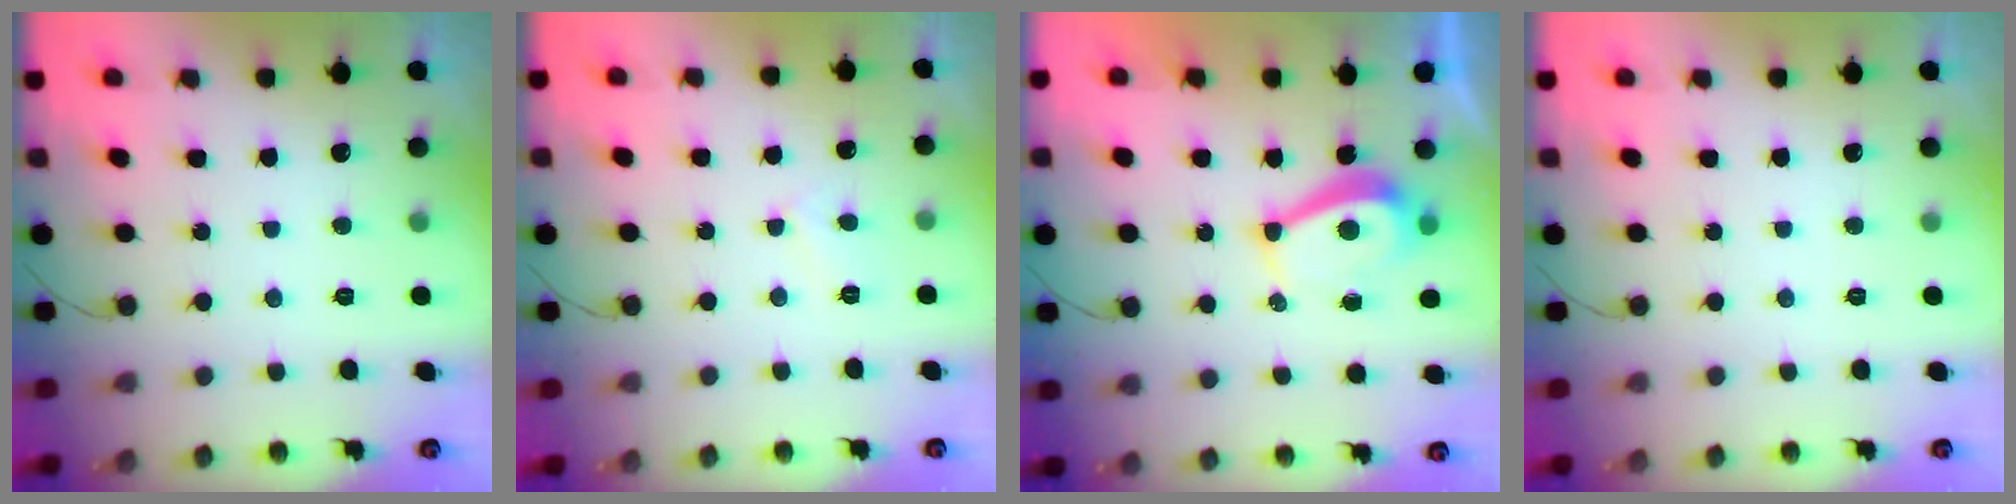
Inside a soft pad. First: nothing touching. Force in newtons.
{"total": 3.9, "press": 3.9, "slide": 0.4}
{"total": 5.7, "press": 5.7, "slide": 0.2}
{"total": 0.0}